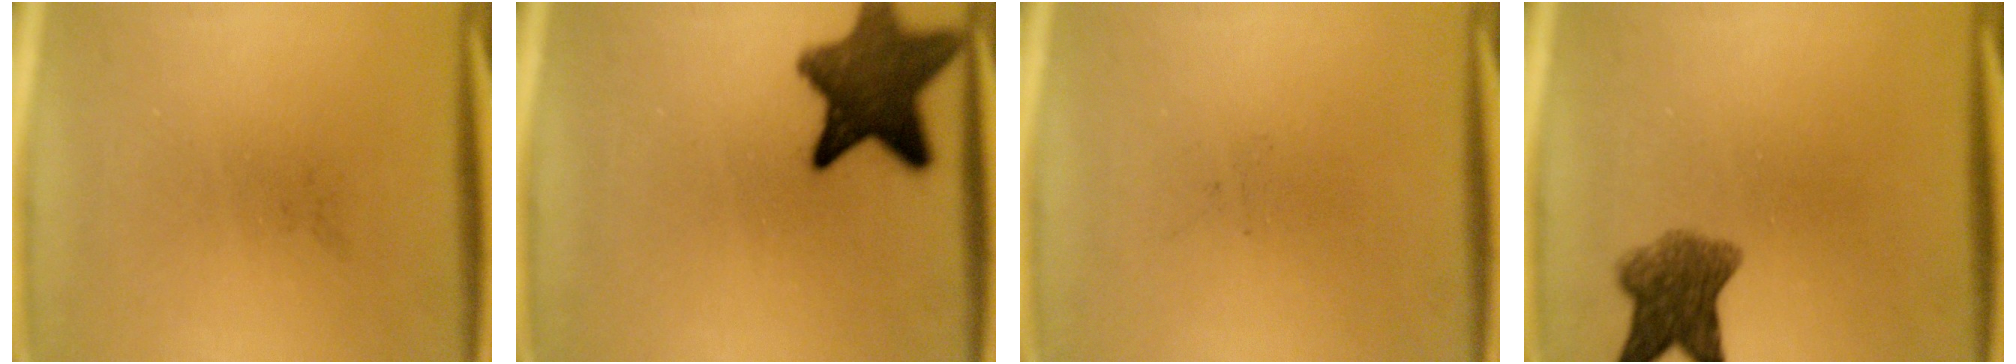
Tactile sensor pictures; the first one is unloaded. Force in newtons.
{"total": 11.3}
{"total": 0.0}
{"total": 6.5}